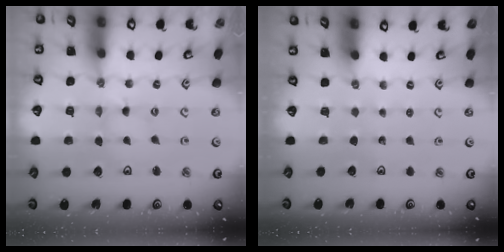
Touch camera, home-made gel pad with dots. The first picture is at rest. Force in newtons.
{"total": 0.0}